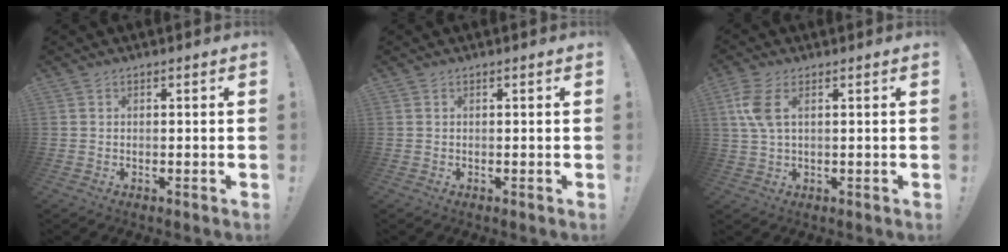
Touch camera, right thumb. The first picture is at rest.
{"total": 0.0}
{"total": 6.7, "force": [2.0, 2.9, 5.7], "torque": [-0.116, -0.003, 0.037]}